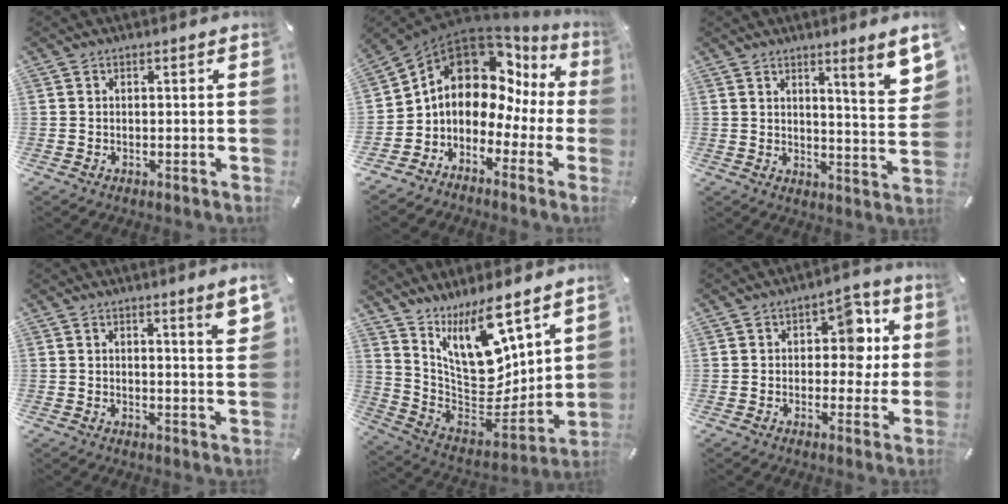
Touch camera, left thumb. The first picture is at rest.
{"total": 11.9, "force": [4.0, 9.1, 6.5], "torque": [-0.116, -0.036, 0.066]}
{"total": 8.3, "force": [5.7, 0.0, 6.1], "torque": [-0.087, -0.043, 0.088]}
{"total": 4.2, "force": [2.3, -0.1, 3.4], "torque": [-0.051, -0.017, 0.035]}
{"total": 15.2, "force": [9.6, 7.2, 9.3], "torque": [-0.158, -0.095, 0.178]}
{"total": 9.1, "force": [1.9, 6.3, 6.3], "torque": [-0.067, -0.003, 0.023]}